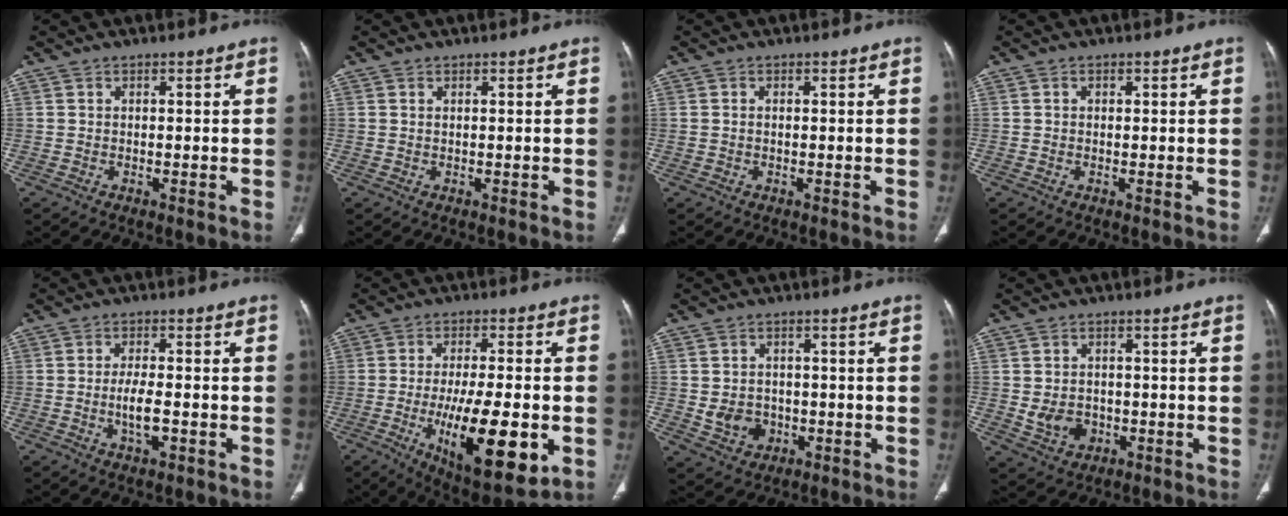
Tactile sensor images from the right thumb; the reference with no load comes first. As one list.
[{"total": 0.0}, {"total": 0.6, "force": [-0.1, 0.4, 0.4], "torque": [-0.012, 0.003, 0.001]}, {"total": 0.0}, {"total": 4.7, "force": [-1.3, 1.7, 4.2], "torque": [-0.076, 0.001, -0.023]}, {"total": 18.6, "force": [-5.1, 6.1, 16.8], "torque": [-0.261, -0.011, -0.067]}, {"total": 5.3, "force": [-0.9, 4.6, 2.5], "torque": [-0.024, 0.007, -0.004]}, {"total": 5.2, "force": [-0.9, 4.3, 2.8], "torque": [-0.034, 0.005, -0.003]}]